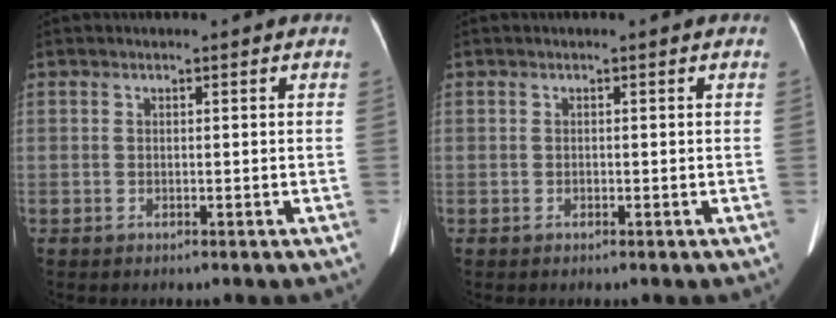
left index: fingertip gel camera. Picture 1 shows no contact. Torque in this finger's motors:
{"motor_torque": [0.00, -0.01, 0.00, -0.01]}